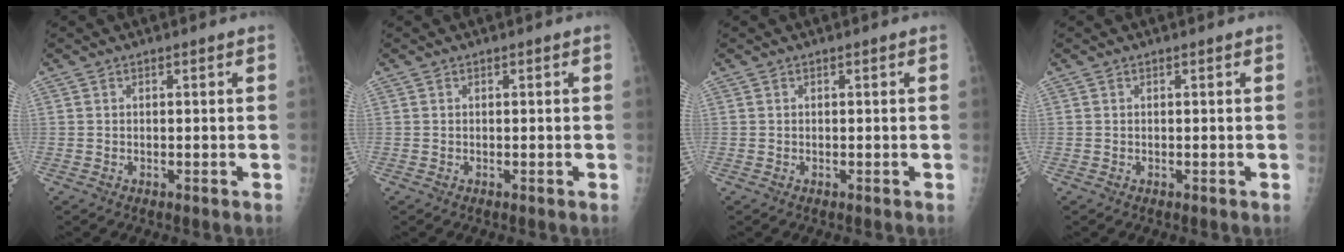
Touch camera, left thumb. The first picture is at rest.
{"total": 0.0}
{"total": 0.0}
{"total": 0.0}